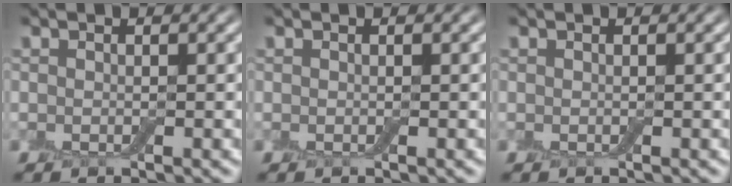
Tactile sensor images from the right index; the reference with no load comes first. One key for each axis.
{"total": 0.0}
{"total": 0.0}